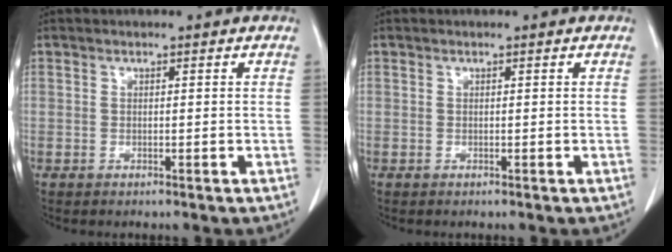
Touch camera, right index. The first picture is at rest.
{"total": 0.0}